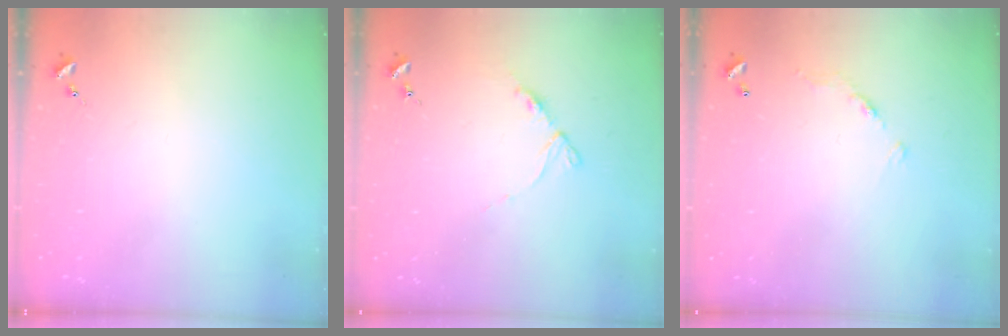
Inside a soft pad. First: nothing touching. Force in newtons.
{"total": 6.9, "press": 6.8, "slide": 0.7}
{"total": 6.0, "press": 6.0, "slide": 0.4}